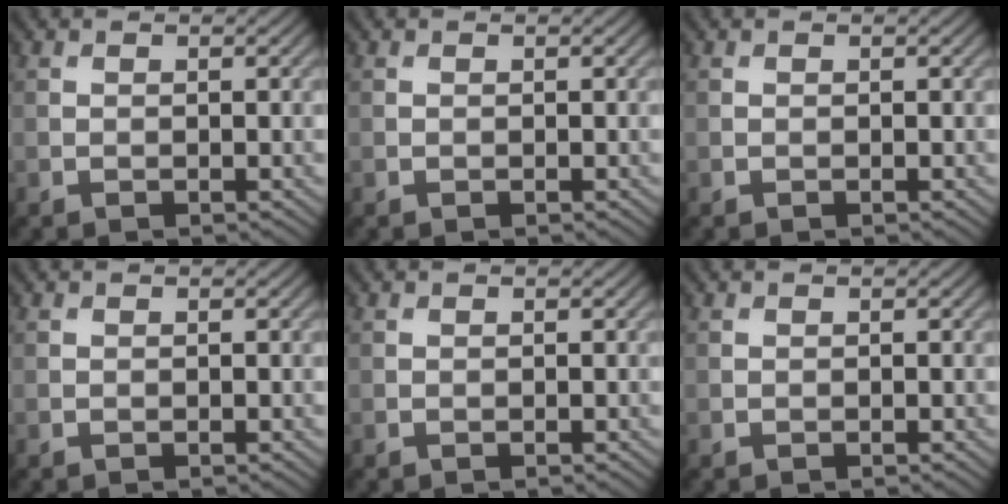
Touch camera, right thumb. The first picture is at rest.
{"total": 0.0}
{"total": 0.0}
{"total": 0.0}
{"total": 0.0}
{"total": 0.0}